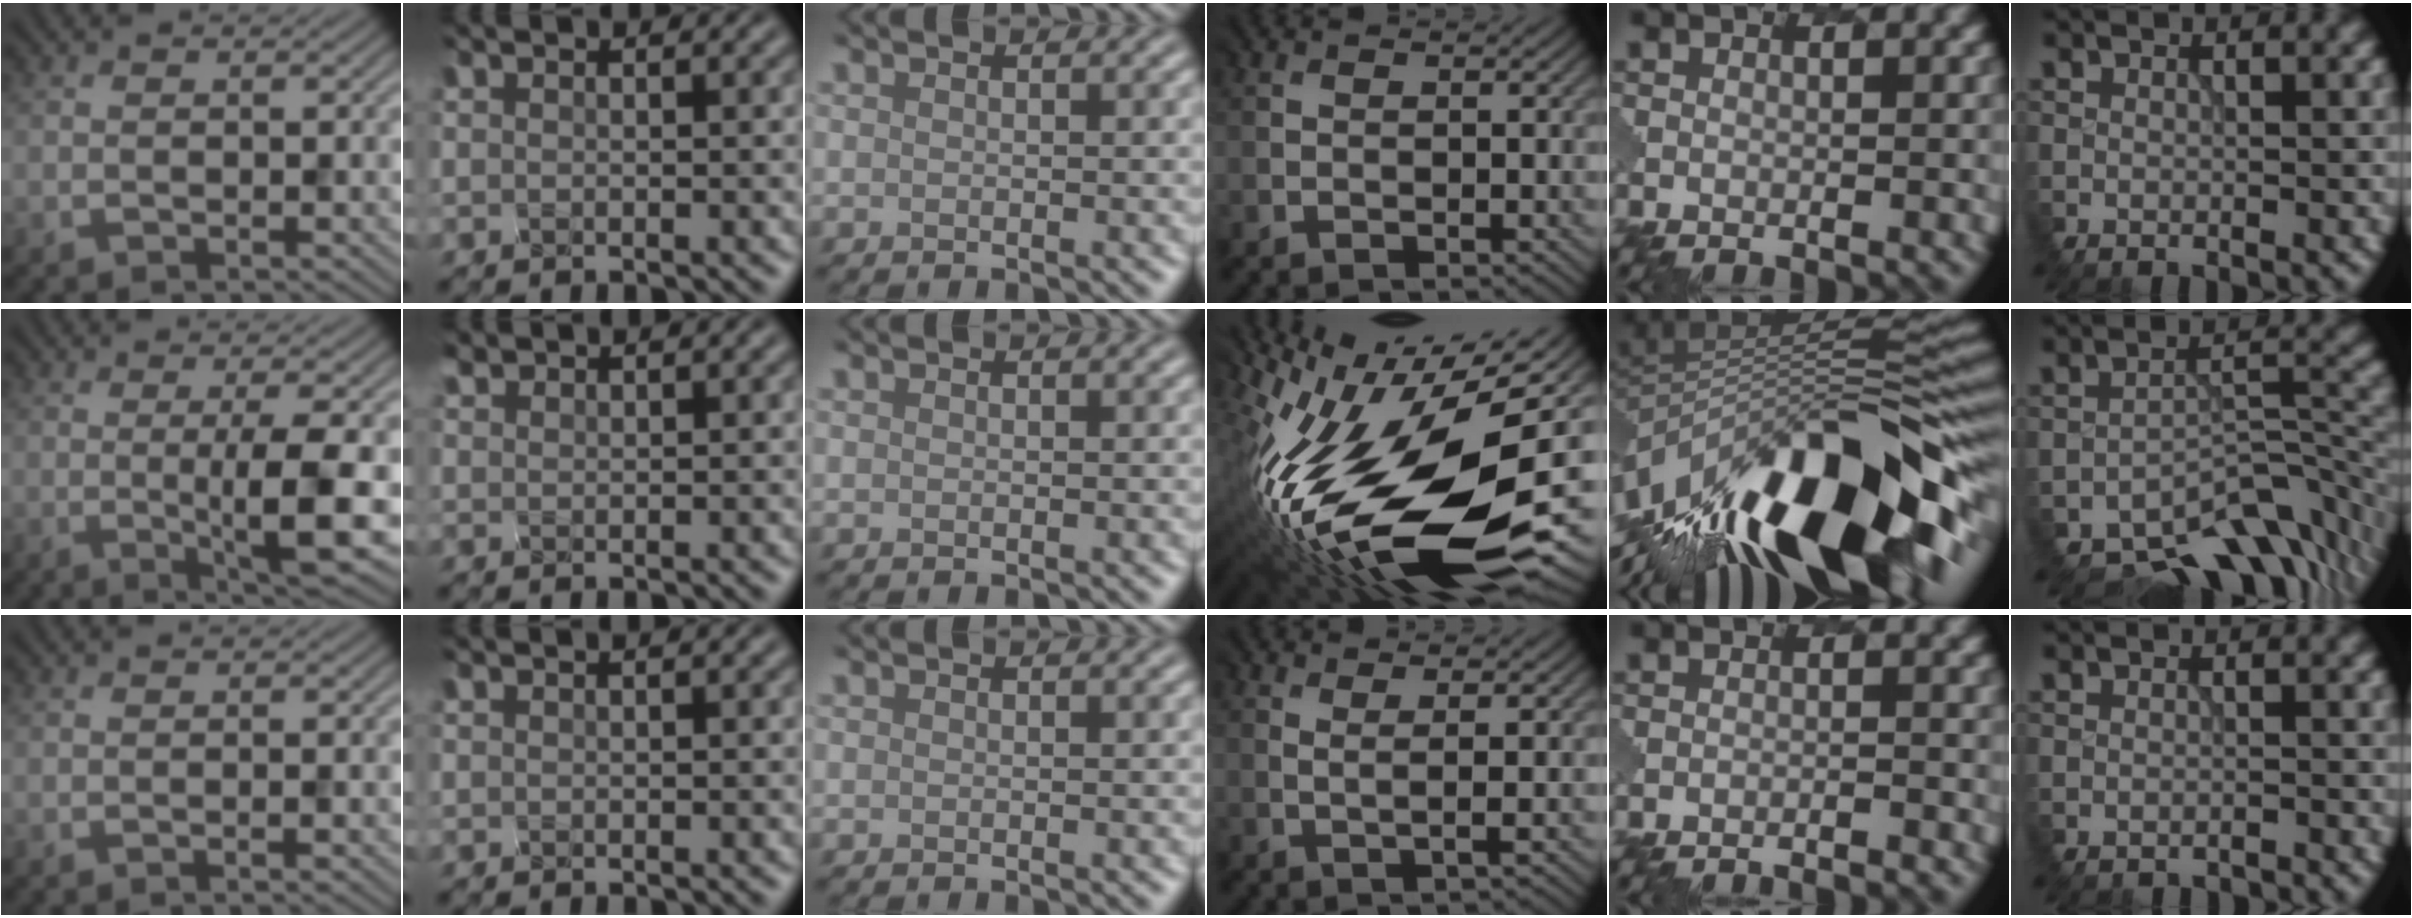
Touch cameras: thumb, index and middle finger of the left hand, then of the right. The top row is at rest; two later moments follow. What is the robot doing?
{"motion": "disassemble", "object": "battery cover"}